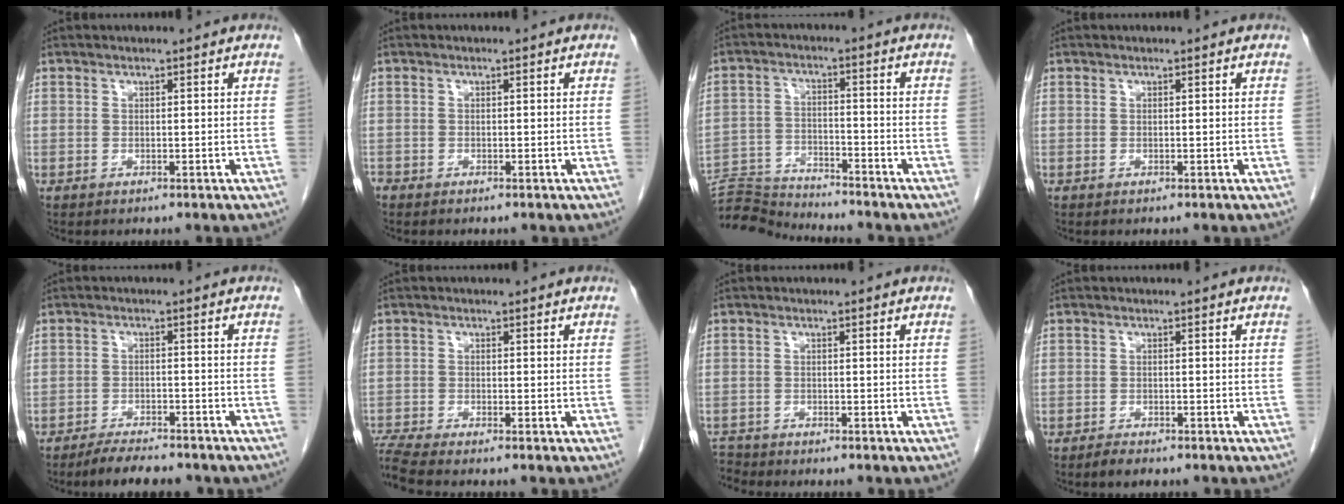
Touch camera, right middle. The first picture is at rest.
{"total": 0.6, "force": [-0.5, 0.2, 0.1], "torque": [-0.004, 0.000, -0.012]}
{"total": 8.7, "force": [-8.7, -0.4, 0.0], "torque": [-0.001, 0.000, -0.159]}
{"total": 0.0}
{"total": 7.1, "force": [-6.2, 1.6, 3.1], "torque": [-0.047, -0.010, -0.093]}
{"total": 4.2, "force": [-3.8, -1.0, 1.3], "torque": [-0.034, -0.014, -0.075]}
{"total": 2.5, "force": [-2.5, 0.3, -0.6], "torque": [0.011, -0.012, -0.045]}
{"total": 1.9, "force": [-1.6, 0.5, 0.9], "torque": [-0.022, -0.003, -0.024]}